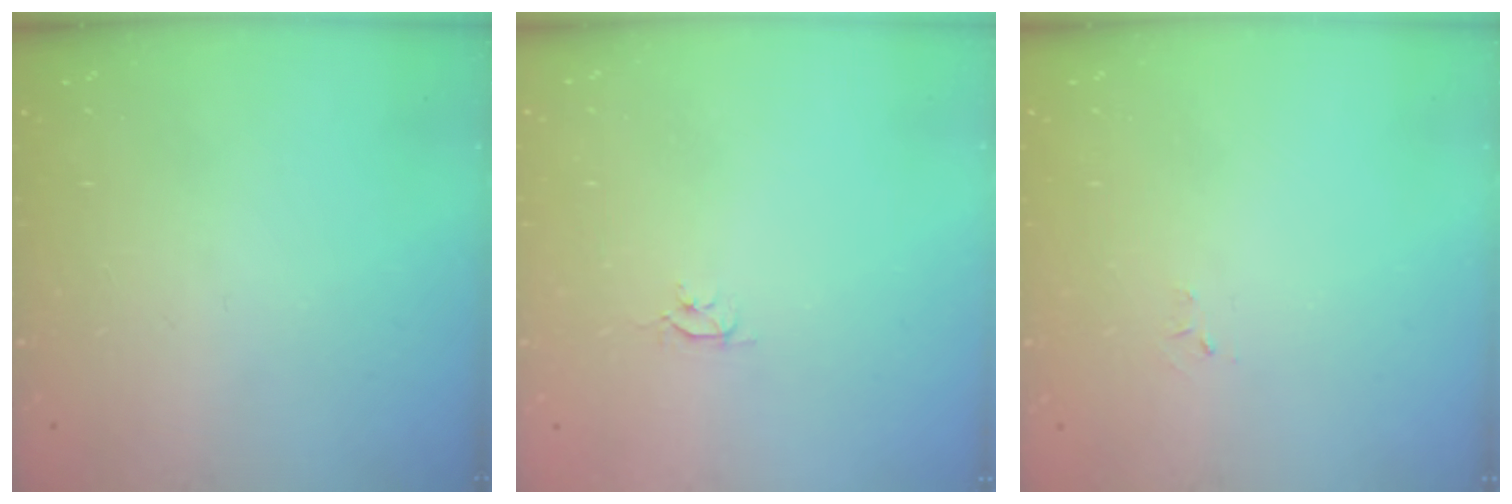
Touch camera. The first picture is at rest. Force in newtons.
{"total": 2.6, "press": 2.6, "slide": 0.3}
{"total": 2.6, "press": 2.6, "slide": 0.4}